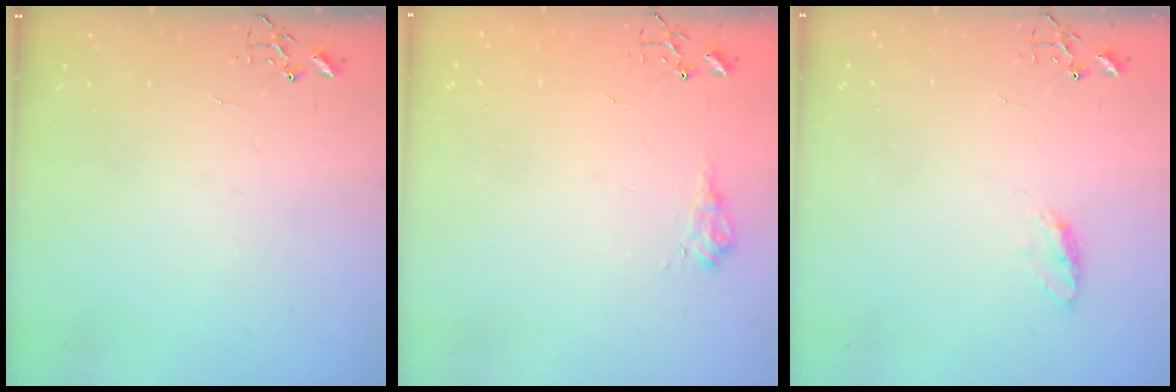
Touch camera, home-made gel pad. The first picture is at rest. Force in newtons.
{"total": 8.5, "press": 8.5, "slide": 0.8}
{"total": 5.0, "press": 5.0, "slide": 0.7}